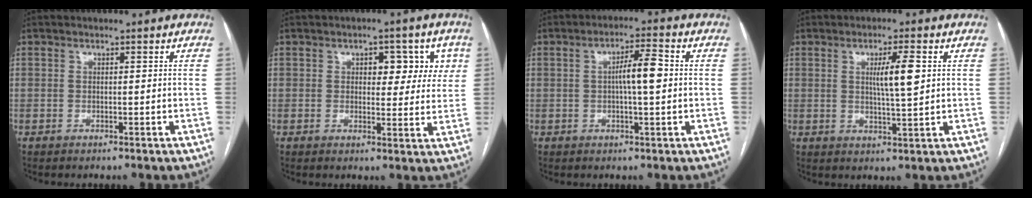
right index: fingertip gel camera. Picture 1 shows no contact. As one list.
[{"total": 6.6, "force": [2.3, 3.7, 4.9], "torque": [-0.043, 0.016, 0.027]}, {"total": 6.1, "force": [0.4, 0.6, 6.0], "torque": [-0.105, 0.010, 0.005]}, {"total": 5.5, "force": [1.3, 0.2, 5.4], "torque": [-0.092, -0.002, 0.022]}]